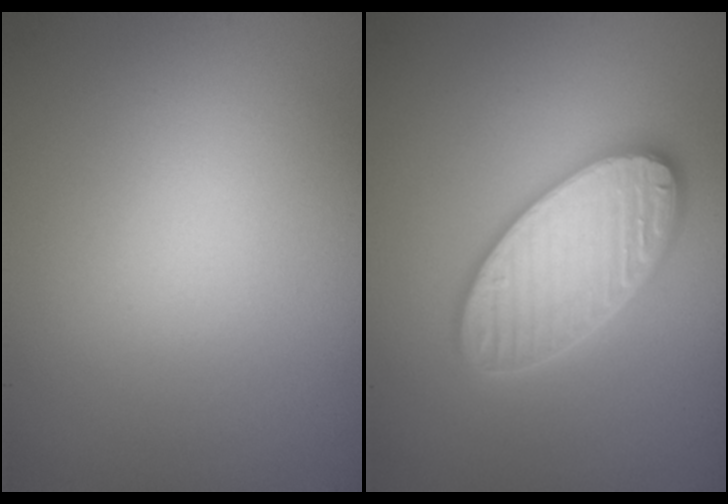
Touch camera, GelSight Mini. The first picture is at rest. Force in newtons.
{"total": 5.3, "press": 5.3, "slide": 0.7}